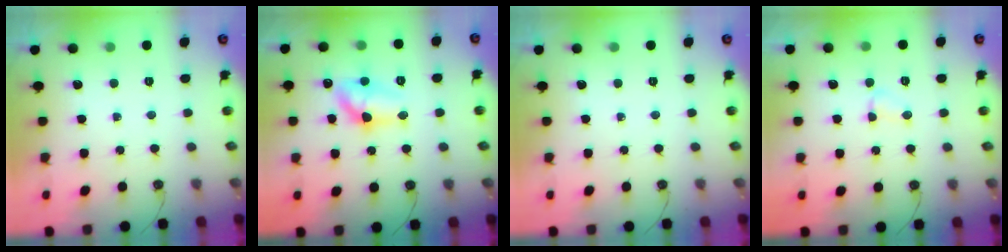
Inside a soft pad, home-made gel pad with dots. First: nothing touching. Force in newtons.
{"total": 10.9, "press": 10.9, "slide": 0.9}
{"total": 0.0}
{"total": 2.6, "press": 2.6, "slide": 0.4}